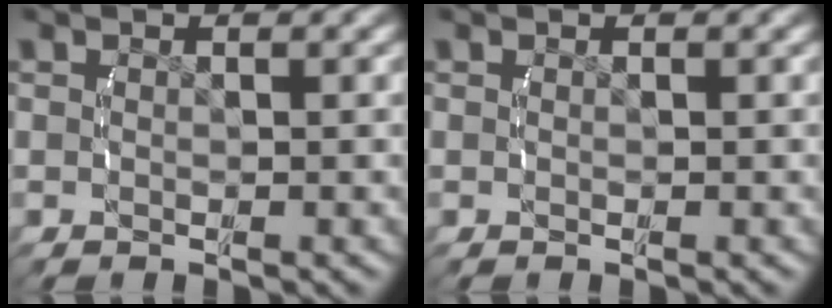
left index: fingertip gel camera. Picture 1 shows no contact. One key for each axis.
{"total": 0.0}